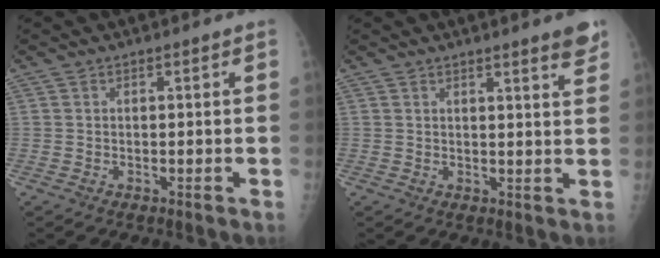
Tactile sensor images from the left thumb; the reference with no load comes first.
{"total": 4.4, "force": [3.1, 0.2, 3.1], "torque": [-0.032, -0.018, 0.039]}